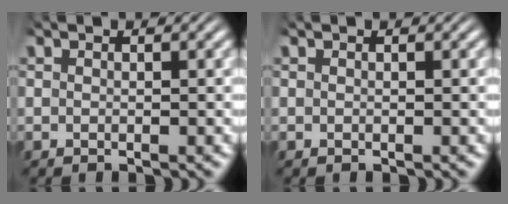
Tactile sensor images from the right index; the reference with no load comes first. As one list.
[{"total": 0.0}]